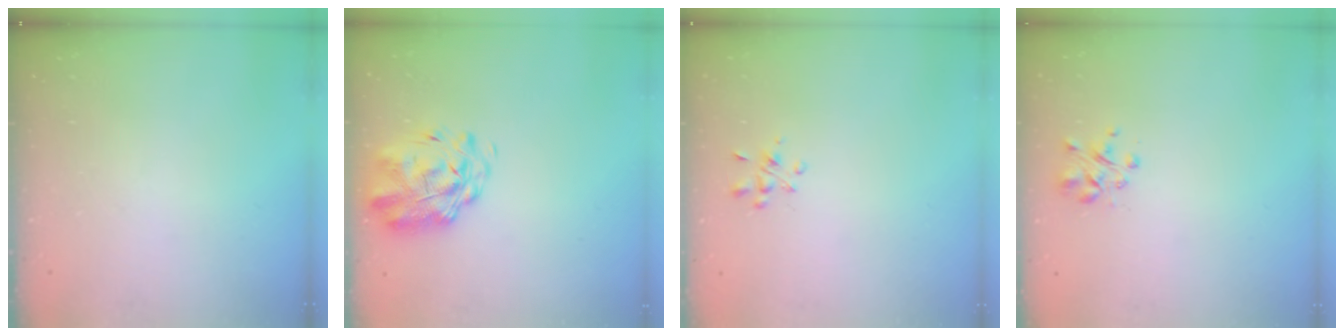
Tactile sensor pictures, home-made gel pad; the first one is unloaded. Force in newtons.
{"total": 3.2, "press": 2.8, "slide": 1.6}
{"total": 3.2, "press": 3.1, "slide": 0.8}
{"total": 2.3, "press": 2.2, "slide": 0.4}